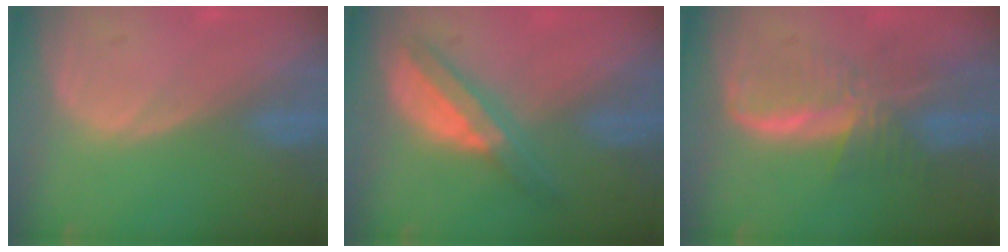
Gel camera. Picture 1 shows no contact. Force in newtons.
{"total": 5.7, "press": 5.3, "slide": 1.9}
{"total": 7.9, "press": 6.8, "slide": 3.9}